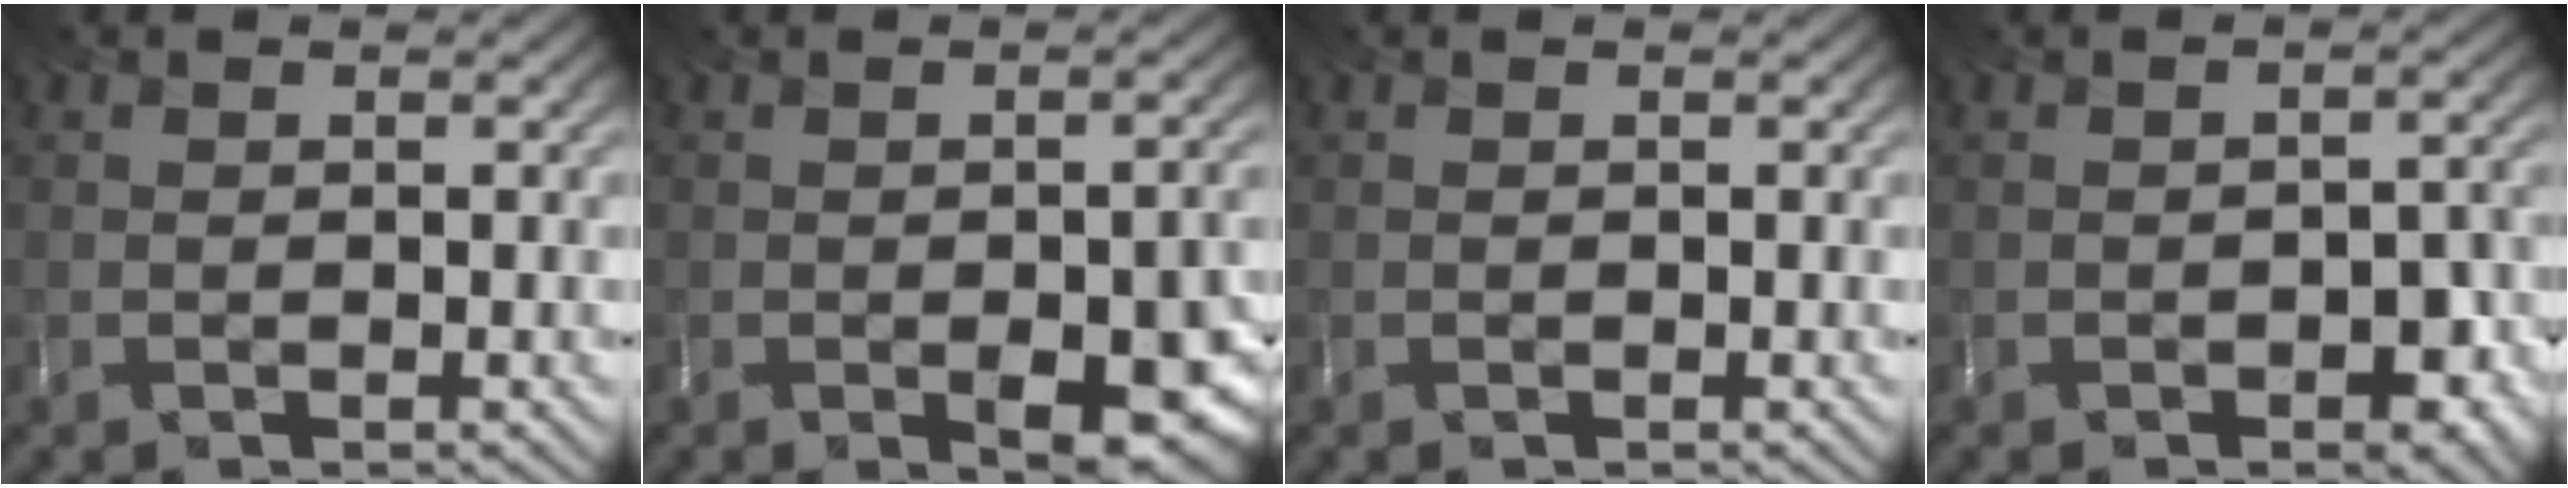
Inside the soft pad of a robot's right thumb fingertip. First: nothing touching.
{"total": 9.8, "force": [-3.7, 4.5, 7.9], "torque": [-0.084, -0.025, -0.035]}
{"total": 0.0}
{"total": 5.4, "force": [-2.6, 3.0, 3.7], "torque": [-0.056, -0.026, -0.023]}